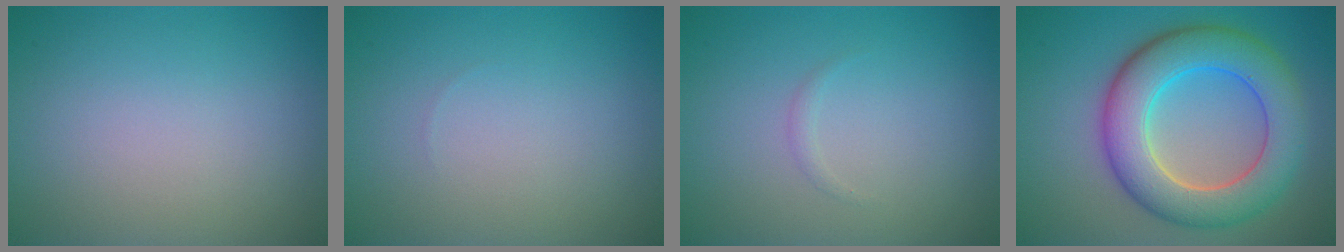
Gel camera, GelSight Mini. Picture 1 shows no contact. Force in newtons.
{"total": 0.0}
{"total": 0.5, "press": 0.5, "slide": 0.0}
{"total": 8.7, "press": 8.7, "slide": 0.3}